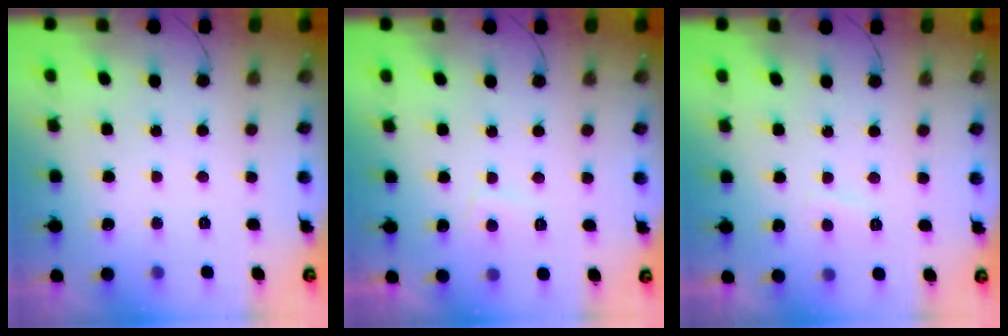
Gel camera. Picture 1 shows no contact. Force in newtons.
{"total": 2.9, "press": 2.8, "slide": 0.6}
{"total": 2.0, "press": 1.9, "slide": 0.6}